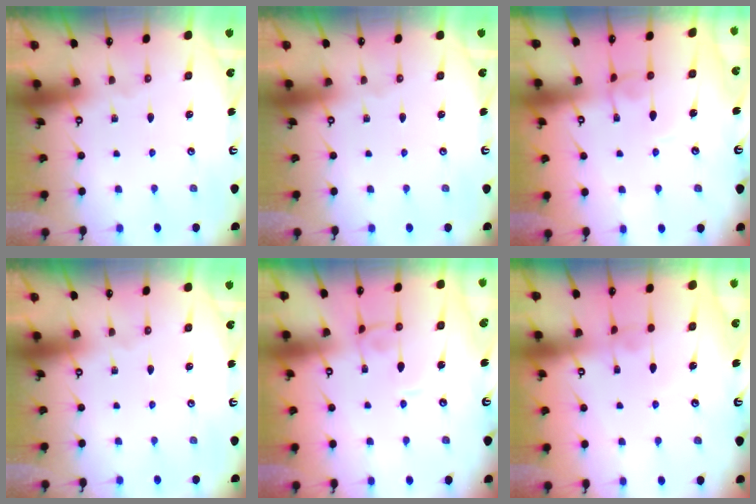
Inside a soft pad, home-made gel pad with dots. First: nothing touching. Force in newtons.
{"total": 0.0}
{"total": 0.7, "press": 0.6, "slide": 0.4}
{"total": 0.0}
{"total": 2.9, "press": 2.9, "slide": 0.1}
{"total": 2.9, "press": 2.9, "slide": 0.4}